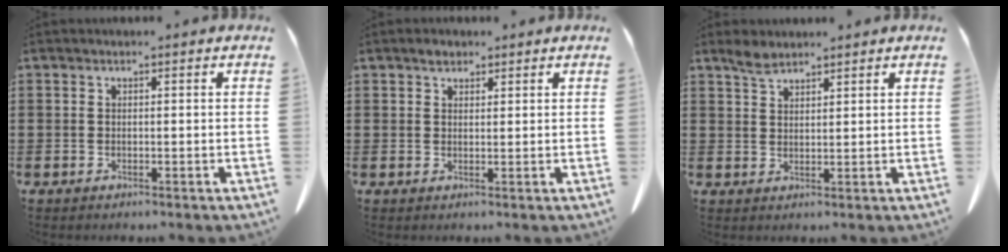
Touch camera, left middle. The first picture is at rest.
{"total": 1.5, "force": [1.2, 0.8, 0.5], "torque": [-0.005, 0.000, 0.021]}
{"total": 2.7, "force": [2.2, 0.9, 1.2], "torque": [-0.029, 0.002, 0.042]}